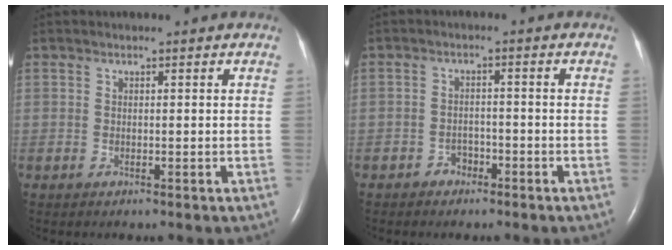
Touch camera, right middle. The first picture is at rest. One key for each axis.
{"total": 2.0, "fx": -1.4, "fy": 1.3, "fz": 0.5, "tx": -0.004, "ty": 0.007, "tz": -0.024}